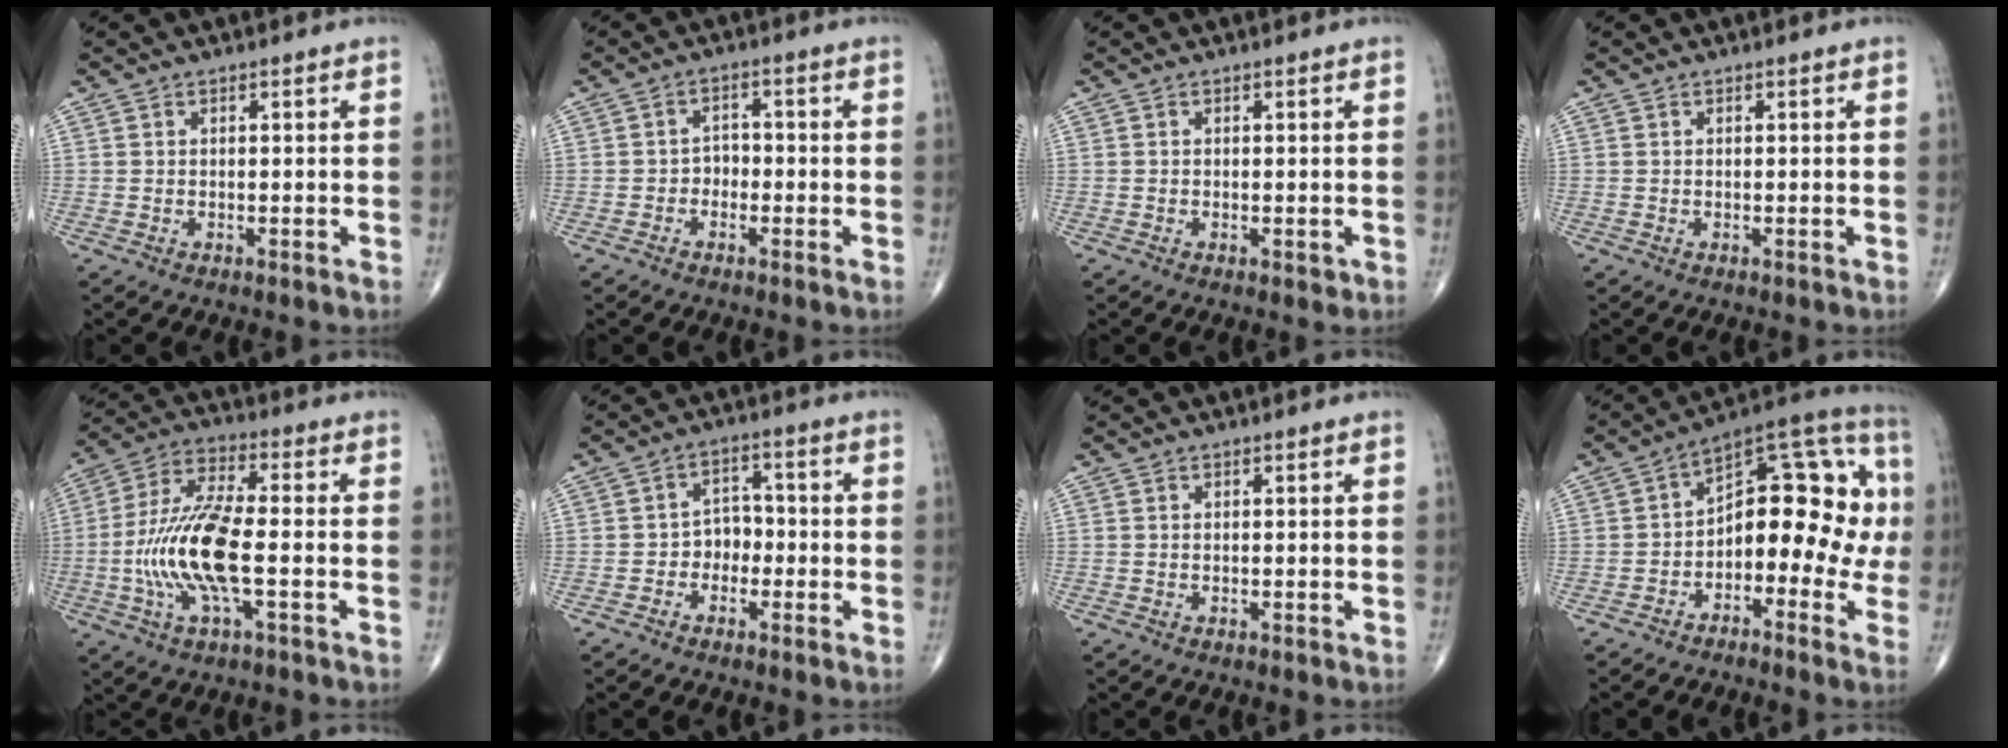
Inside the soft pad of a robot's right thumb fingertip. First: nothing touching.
{"total": 2.7, "force": [-1.1, 2.1, 1.3], "torque": [-0.002, 0.015, -0.027]}
{"total": 1.0, "force": [-0.3, 0.5, 0.8], "torque": [-0.009, -0.002, -0.004]}
{"total": 0.0}
{"total": 15.0, "force": [-2.6, 4.6, 14.0], "torque": [-0.302, 0.022, -0.053]}
{"total": 4.7, "force": [-1.5, 3.7, 2.5], "torque": [-0.012, 0.025, -0.035]}
{"total": 0.0}
{"total": 16.9, "force": [-2.2, 9.8, 13.6], "torque": [-0.133, 0.062, -0.047]}